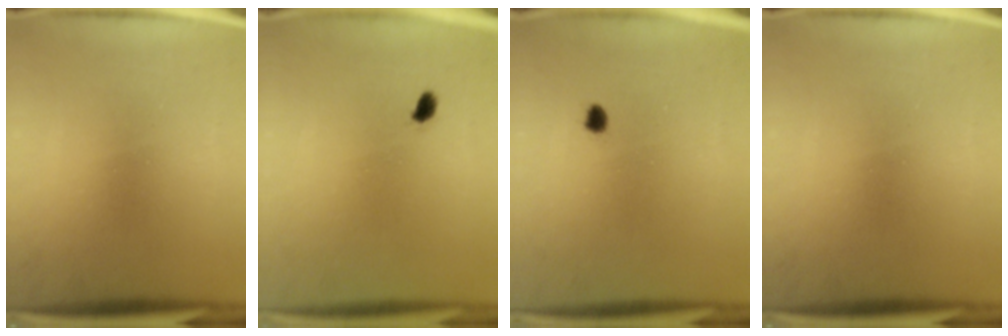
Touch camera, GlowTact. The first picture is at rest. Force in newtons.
{"total": 1.4}
{"total": 1.3}
{"total": 0.0}